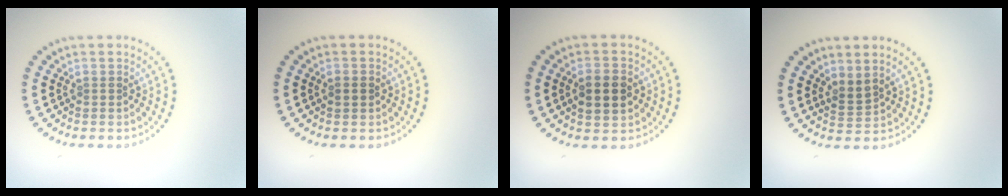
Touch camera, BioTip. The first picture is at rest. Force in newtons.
{"total": 1.1, "press": 1.1, "slide": 0.2}
{"total": 3.3, "press": 3.3, "slide": 0.2}
{"total": 1.7, "press": 1.2, "slide": 1.2}